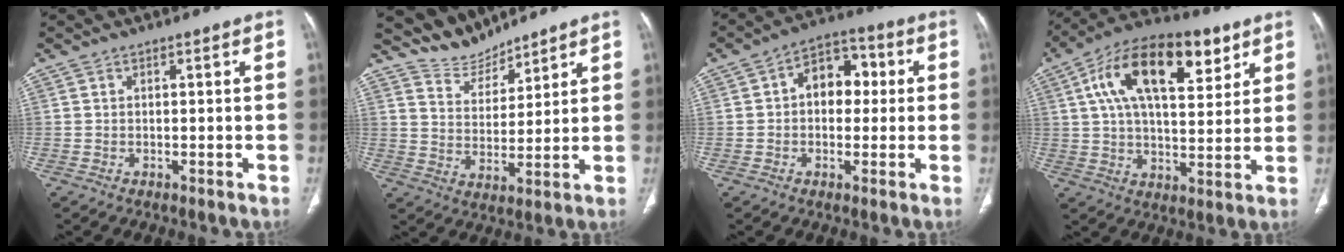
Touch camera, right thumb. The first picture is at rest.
{"total": 7.0, "force": [6.7, 2.1, -0.2], "torque": [0.020, -0.048, 0.140]}
{"total": 9.6, "force": [1.2, 6.7, 6.8], "torque": [-0.064, 0.027, 0.011]}
{"total": 21.0, "force": [8.8, 10.0, 16.2], "torque": [-0.252, 0.000, 0.142]}